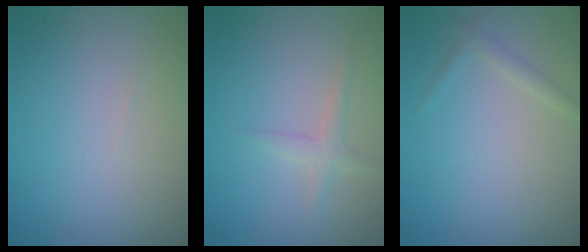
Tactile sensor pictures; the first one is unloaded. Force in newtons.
{"total": 1.3, "press": 1.3, "slide": 0.1}
{"total": 1.1, "press": 1.1, "slide": 0.1}